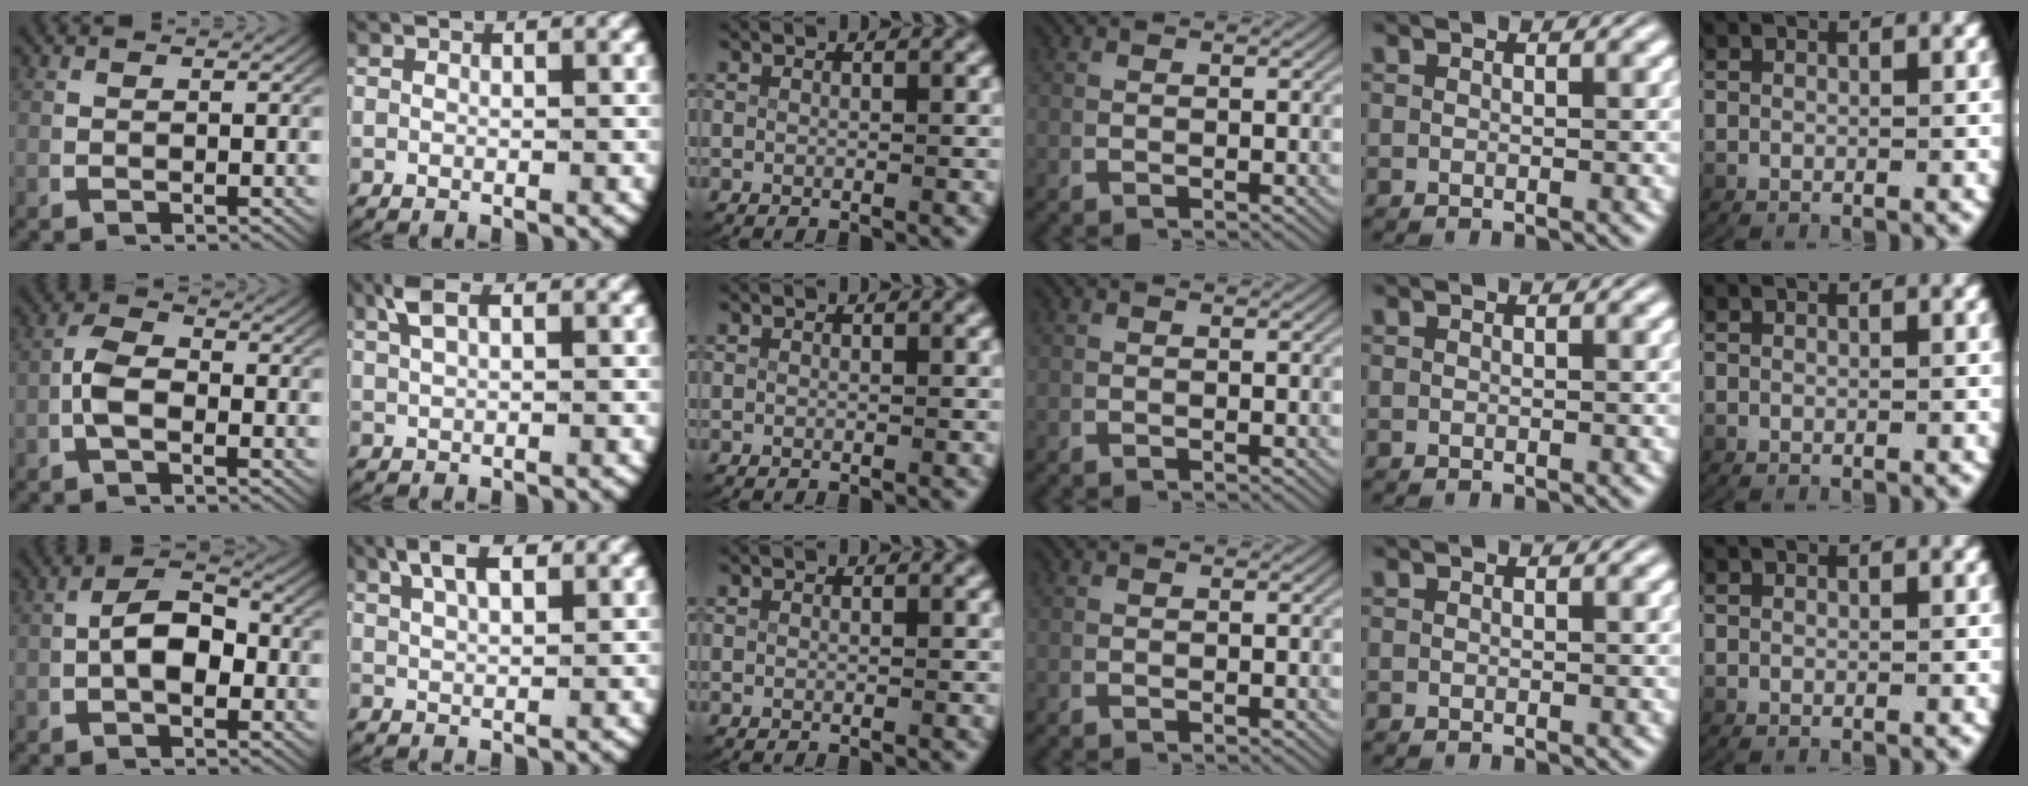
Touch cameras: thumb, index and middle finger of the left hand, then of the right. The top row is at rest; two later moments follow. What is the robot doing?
{"motion": "lift_and_place", "object": "key"}